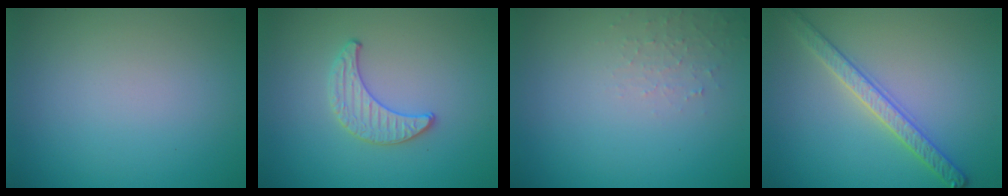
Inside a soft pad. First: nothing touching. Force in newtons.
{"total": 1.5, "press": 1.5, "slide": 0.1}
{"total": 1.3, "press": 1.3, "slide": 0.2}
{"total": 3.3, "press": 3.3, "slide": 0.3}